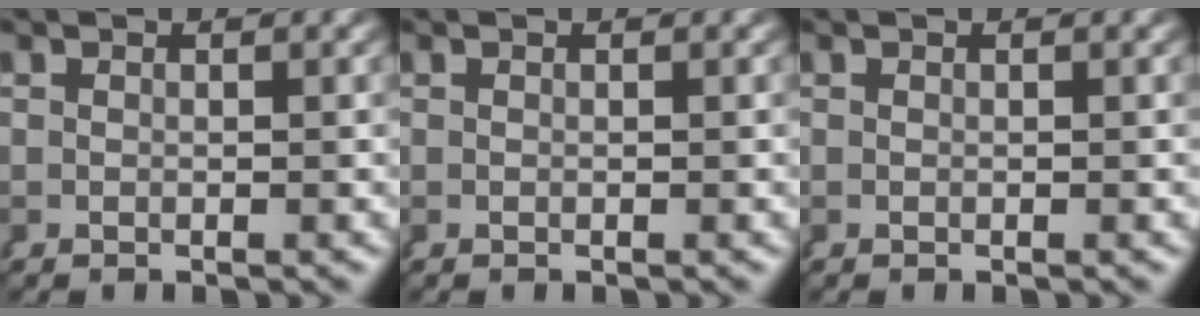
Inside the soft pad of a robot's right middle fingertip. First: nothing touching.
{"total": 0.0}
{"total": 0.0}